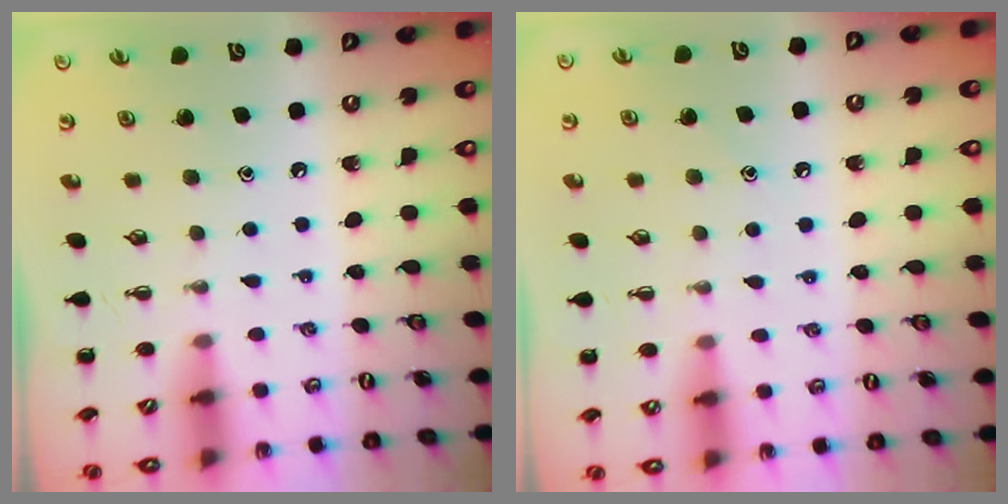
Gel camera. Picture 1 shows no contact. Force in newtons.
{"total": 6.8, "press": 6.5, "slide": 2.0}